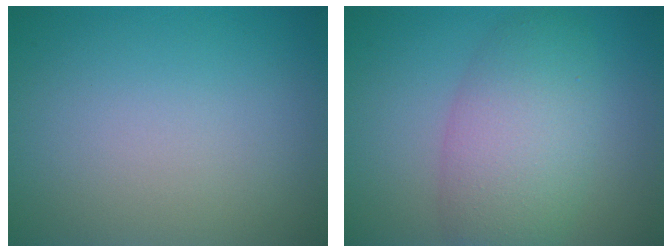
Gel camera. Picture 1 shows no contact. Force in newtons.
{"total": 6.3, "press": 6.3, "slide": 0.1}